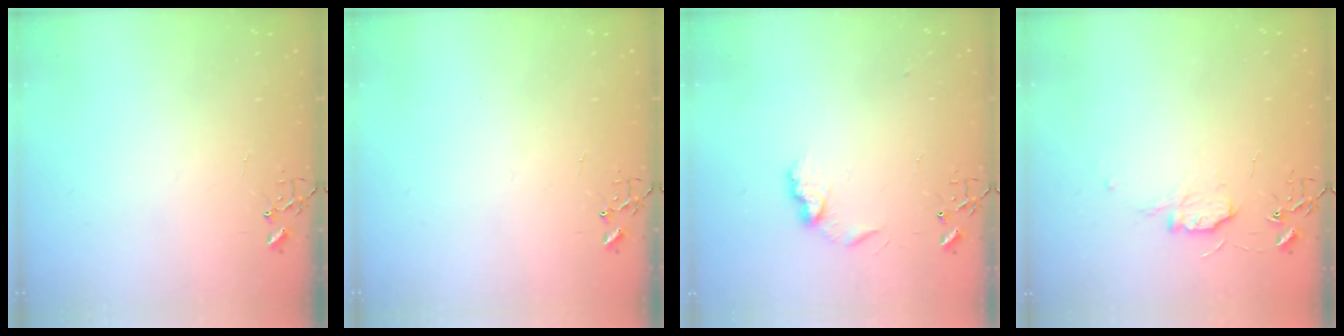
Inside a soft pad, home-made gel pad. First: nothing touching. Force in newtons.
{"total": 0.0}
{"total": 8.4, "press": 8.4, "slide": 0.3}
{"total": 7.3, "press": 7.3, "slide": 0.7}